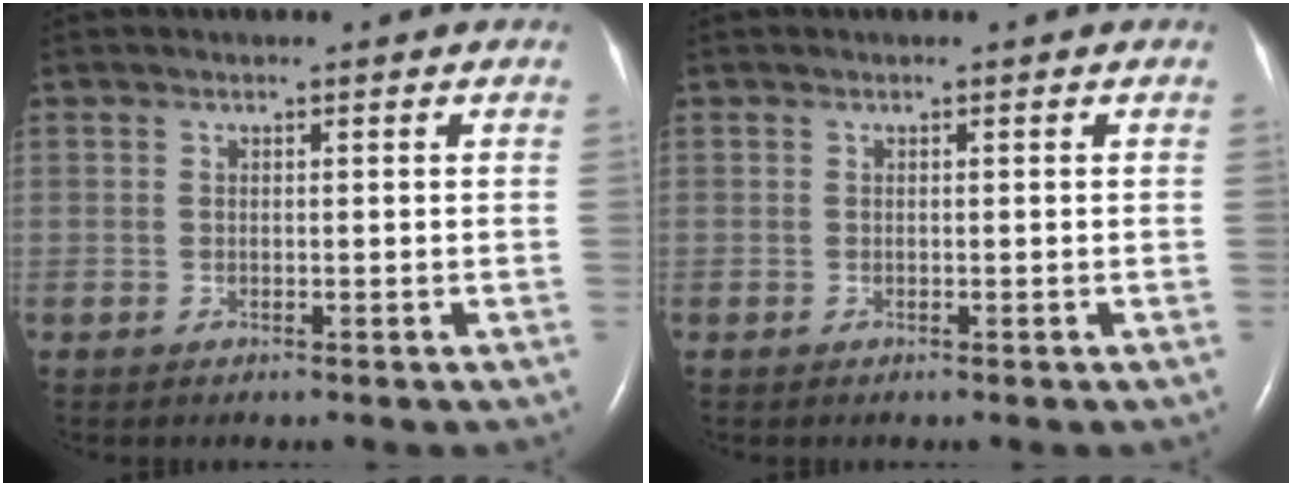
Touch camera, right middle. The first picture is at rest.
{"total": 0.0}